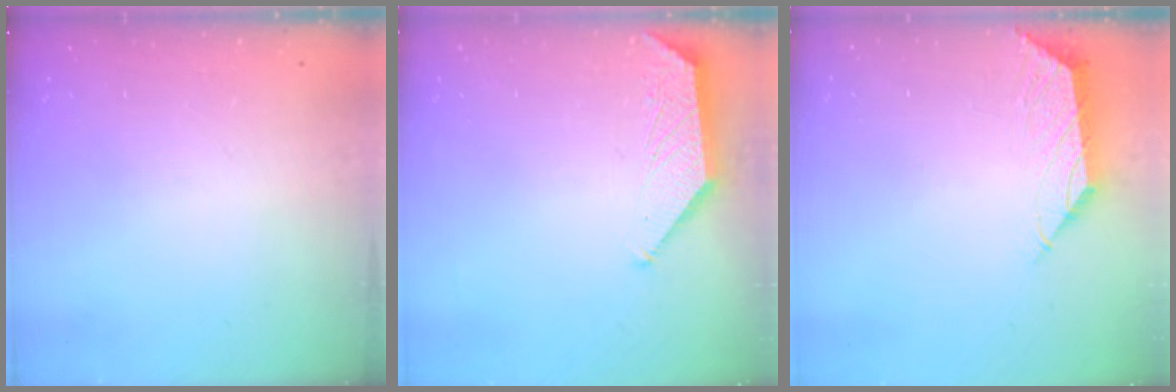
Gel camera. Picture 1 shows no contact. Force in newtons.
{"total": 0.7, "press": 0.7, "slide": 0.1}
{"total": 2.3, "press": 2.2, "slide": 0.3}